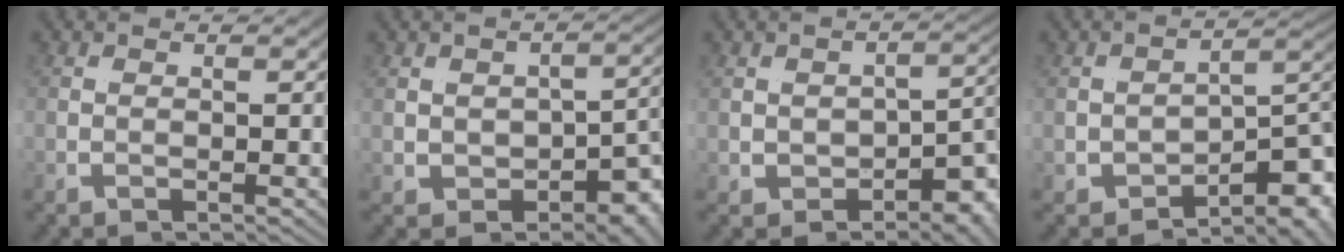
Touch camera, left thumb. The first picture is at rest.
{"total": 6.4, "force": [-1.0, 4.6, 4.3], "torque": [-0.064, -0.018, -0.009]}
{"total": 5.3, "force": [-1.8, 3.3, 3.7], "torque": [-0.054, -0.022, -0.013]}
{"total": 5.8, "force": [-2.7, 2.8, 4.3], "torque": [-0.062, -0.017, -0.025]}